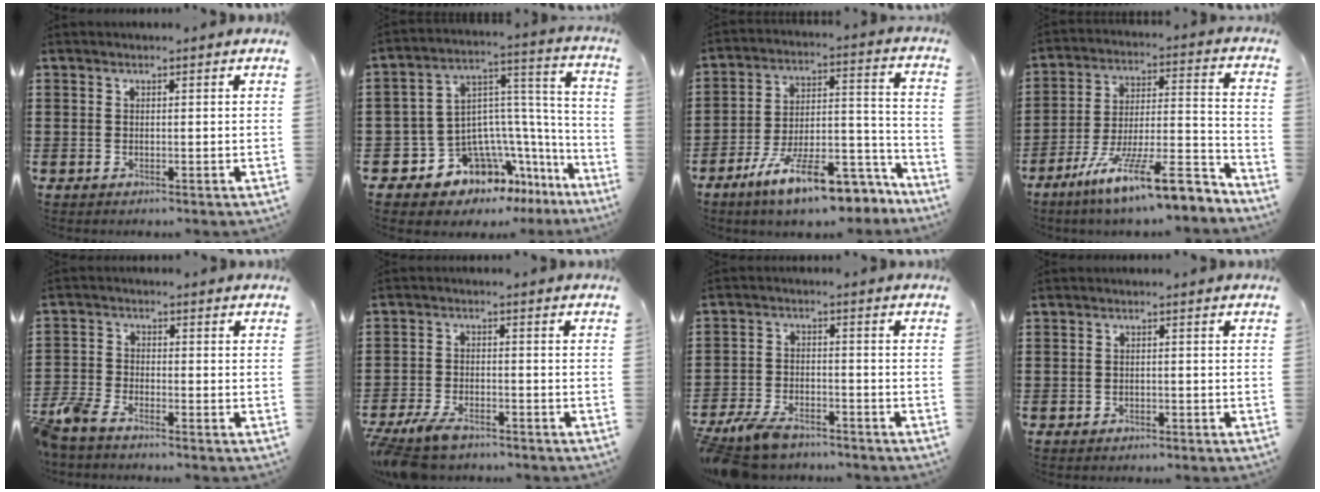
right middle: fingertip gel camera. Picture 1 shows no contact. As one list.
[{"total": 9.4, "force": [-6.7, 5.9, 2.8], "torque": [-0.084, -0.022, -0.125]}, {"total": 13.7, "force": [-10.3, 3.0, 8.5], "torque": [-0.145, 0.035, -0.185]}, {"total": 13.9, "force": [-10.4, 1.7, 9.1], "torque": [-0.145, 0.025, -0.185]}, {"total": 4.2, "force": [-3.8, 0.9, 1.6], "torque": [-0.064, -0.011, -0.083]}, {"total": 4.6, "force": [-3.9, 1.4, 2.0], "torque": [-0.055, -0.005, -0.080]}, {"total": 5.9, "force": [-5.2, 1.6, 2.1], "torque": [-0.061, -0.004, -0.105]}, {"total": 1.0, "force": [-0.8, 0.5, 0.1], "torque": [-0.005, 0.001, -0.019]}]